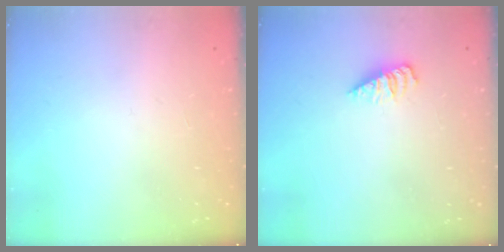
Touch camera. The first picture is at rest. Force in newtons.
{"total": 1.8, "press": 1.7, "slide": 0.4}